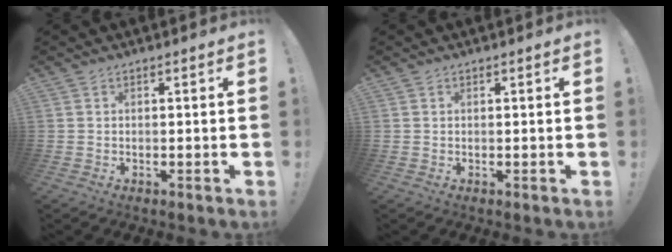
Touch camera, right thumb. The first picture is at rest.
{"total": 0.0}